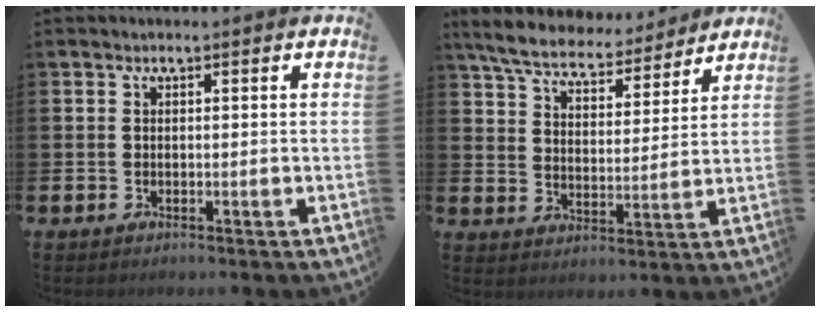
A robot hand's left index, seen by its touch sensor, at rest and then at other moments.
{"total": 6.8, "force": [6.5, 1.5, 1.6], "torque": [-0.063, -0.042, 0.113]}